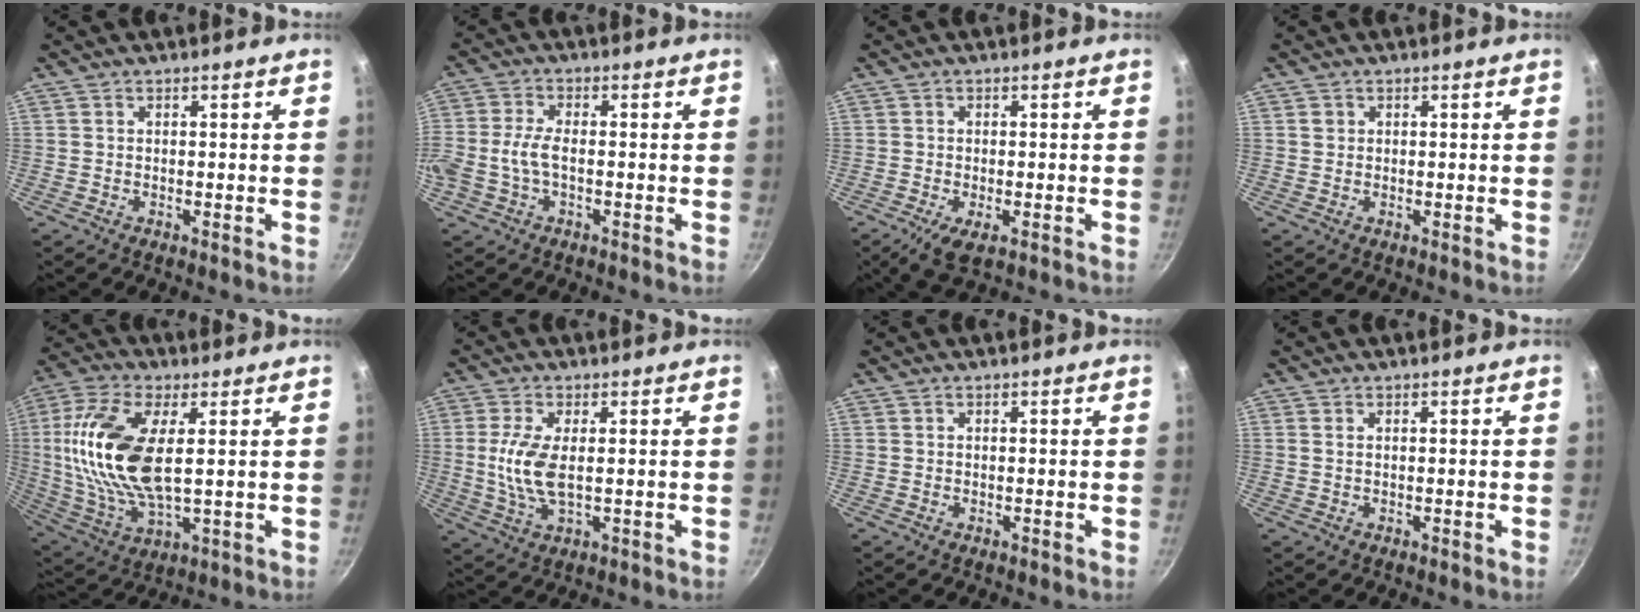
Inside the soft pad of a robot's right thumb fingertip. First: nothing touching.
{"total": 6.0, "force": [-1.2, 3.2, 4.9], "torque": [-0.105, 0.018, -0.030]}
{"total": 4.6, "force": [-2.0, 1.9, 3.7], "torque": [-0.068, -0.005, -0.031]}
{"total": 1.1, "force": [0.3, 1.0, 0.3], "torque": [-0.003, 0.005, 0.005]}
{"total": 19.0, "force": [3.1, 8.6, 16.6], "torque": [-0.342, -0.004, 0.059]}
{"total": 7.9, "force": [0.4, 3.2, 7.2], "torque": [-0.158, -0.004, 0.008]}
{"total": 0.0}
{"total": 0.5, "force": [0.2, 0.2, 0.5], "torque": [-0.010, 0.001, 0.005]}